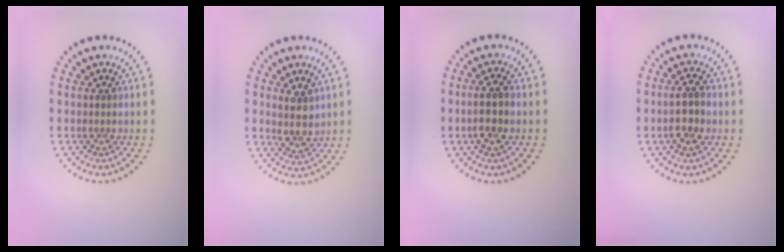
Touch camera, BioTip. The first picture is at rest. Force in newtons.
{"total": 2.6, "press": 2.2, "slide": 1.4}
{"total": 2.7, "press": 2.6, "slide": 0.8}
{"total": 2.7, "press": 2.7, "slide": 0.6}